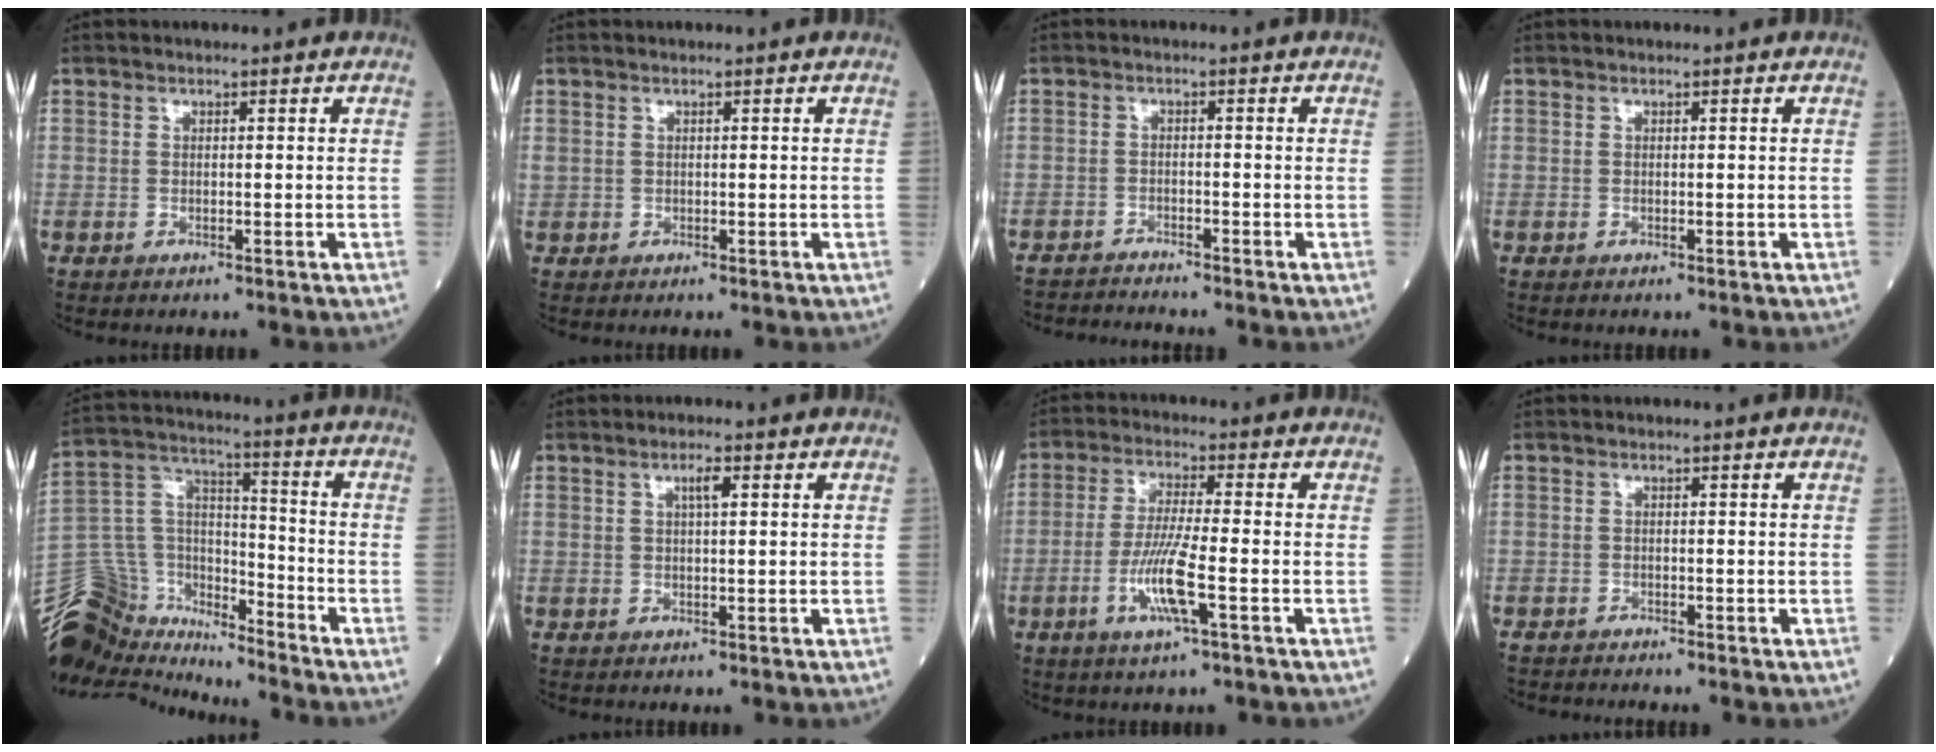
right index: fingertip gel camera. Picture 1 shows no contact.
{"total": 0.7, "force": [0.3, 0.6, 0.2], "torque": [0.002, 0.011, 0.007]}
{"total": 5.3, "force": [-5.3, -0.4, 0.4], "torque": [0.005, -0.016, -0.089]}
{"total": 0.0}
{"total": 15.1, "force": [-13.1, 6.4, 3.7], "torque": [-0.088, 0.077, -0.231]}
{"total": 2.0, "force": [0.8, 0.3, 1.9], "torque": [-0.033, 0.002, 0.012]}
{"total": 8.0, "force": [-2.7, 0.1, 7.5], "torque": [-0.151, -0.009, -0.055]}
{"total": 2.6, "force": [-2.6, 0.1, 0.2], "torque": [-0.003, -0.008, -0.045]}